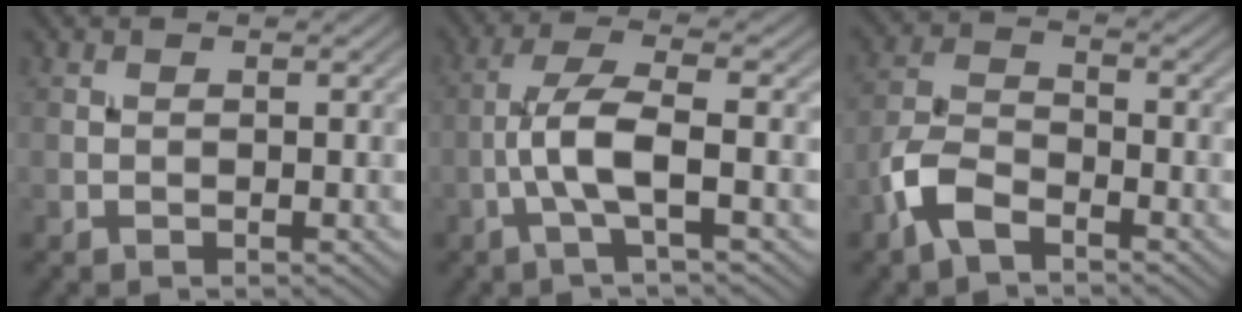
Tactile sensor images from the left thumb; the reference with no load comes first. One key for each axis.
{"total": 5.9, "fx": -1.5, "fy": 1.2, "fz": 5.6, "tx": -0.115, "ty": 0.017, "tz": -0.040}
{"total": 5.8, "fx": -3.7, "fy": 2.6, "fz": 3.7, "tx": -0.084, "ty": -0.001, "tz": -0.092}